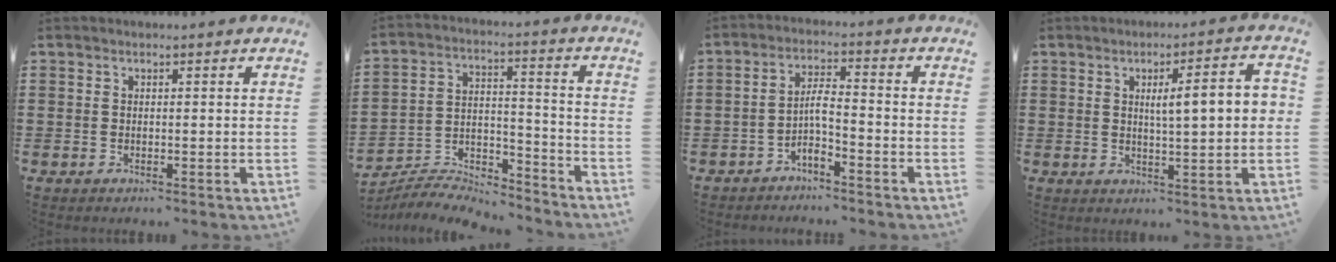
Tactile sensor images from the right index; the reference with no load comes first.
{"total": 6.7, "force": [-6.5, 1.1, 0.9], "torque": [-0.022, 0.012, -0.131]}
{"total": 3.6, "force": [-2.4, 0.7, 2.6], "torque": [-0.059, 0.006, -0.052]}
{"total": 6.3, "force": [1.0, 1.1, 6.1], "torque": [-0.097, -0.003, 0.009]}